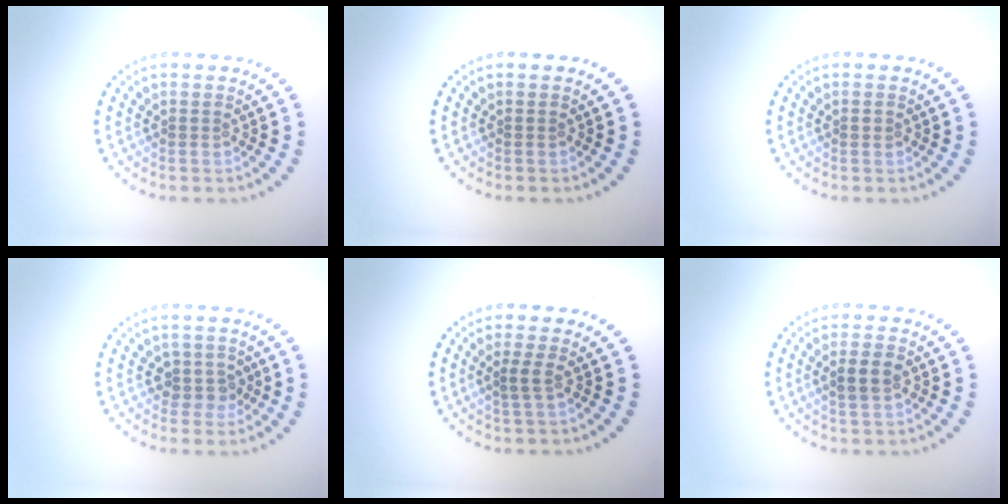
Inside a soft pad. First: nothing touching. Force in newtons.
{"total": 0.0}
{"total": 0.6, "press": 0.6, "slide": 0.1}
{"total": 1.9, "press": 1.5, "slide": 1.1}
{"total": 1.0, "press": 0.8, "slide": 0.7}
{"total": 2.2, "press": 2.2, "slide": 0.4}